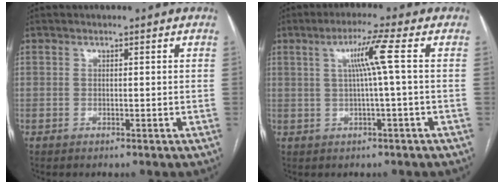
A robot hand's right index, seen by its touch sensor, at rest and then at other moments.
{"total": 5.5, "force": [1.0, -1.3, 5.3], "torque": [-0.097, 0.007, 0.021]}